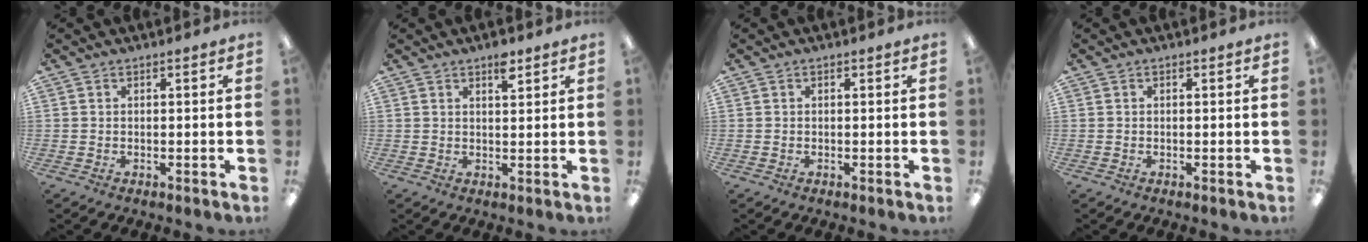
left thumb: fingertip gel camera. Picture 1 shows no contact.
{"total": 3.8, "force": [2.6, 1.4, 2.3], "torque": [-0.027, -0.009, 0.041]}
{"total": 0.0}
{"total": 0.0}